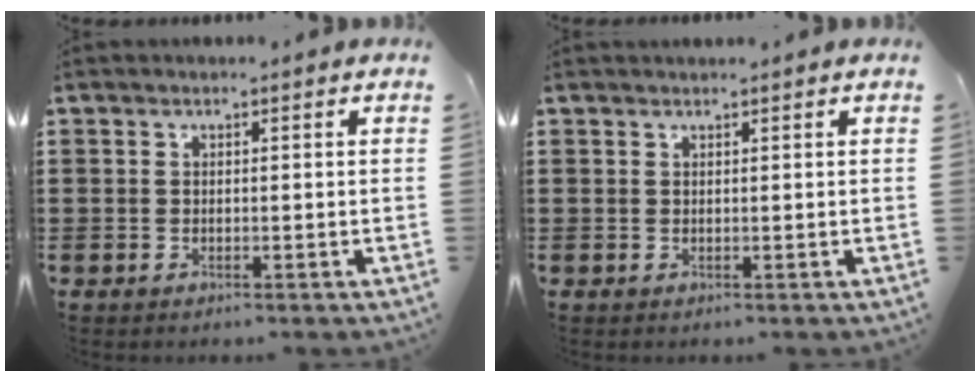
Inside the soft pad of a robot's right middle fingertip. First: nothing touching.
{"total": 0.6, "force": [0.6, 0.0, 0.0], "torque": [-0.002, 0.000, 0.011]}